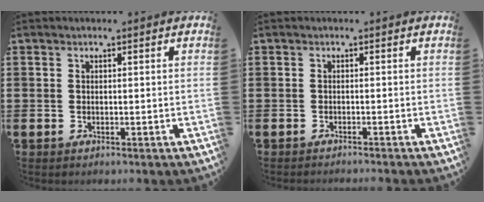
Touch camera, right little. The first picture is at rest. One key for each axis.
{"total": 0.6, "fx": -0.6, "fy": -0.2, "fz": 0.0, "tx": 0.001, "ty": -0.001, "tz": -0.012}